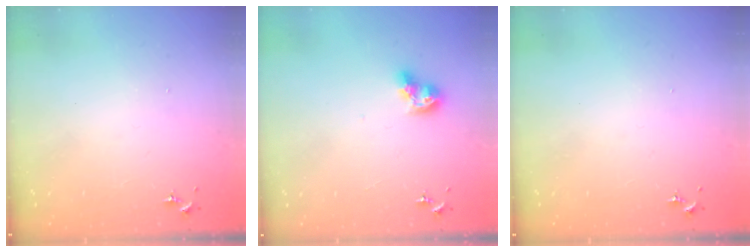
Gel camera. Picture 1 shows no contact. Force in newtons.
{"total": 8.6, "press": 8.6, "slide": 0.7}
{"total": 0.0}